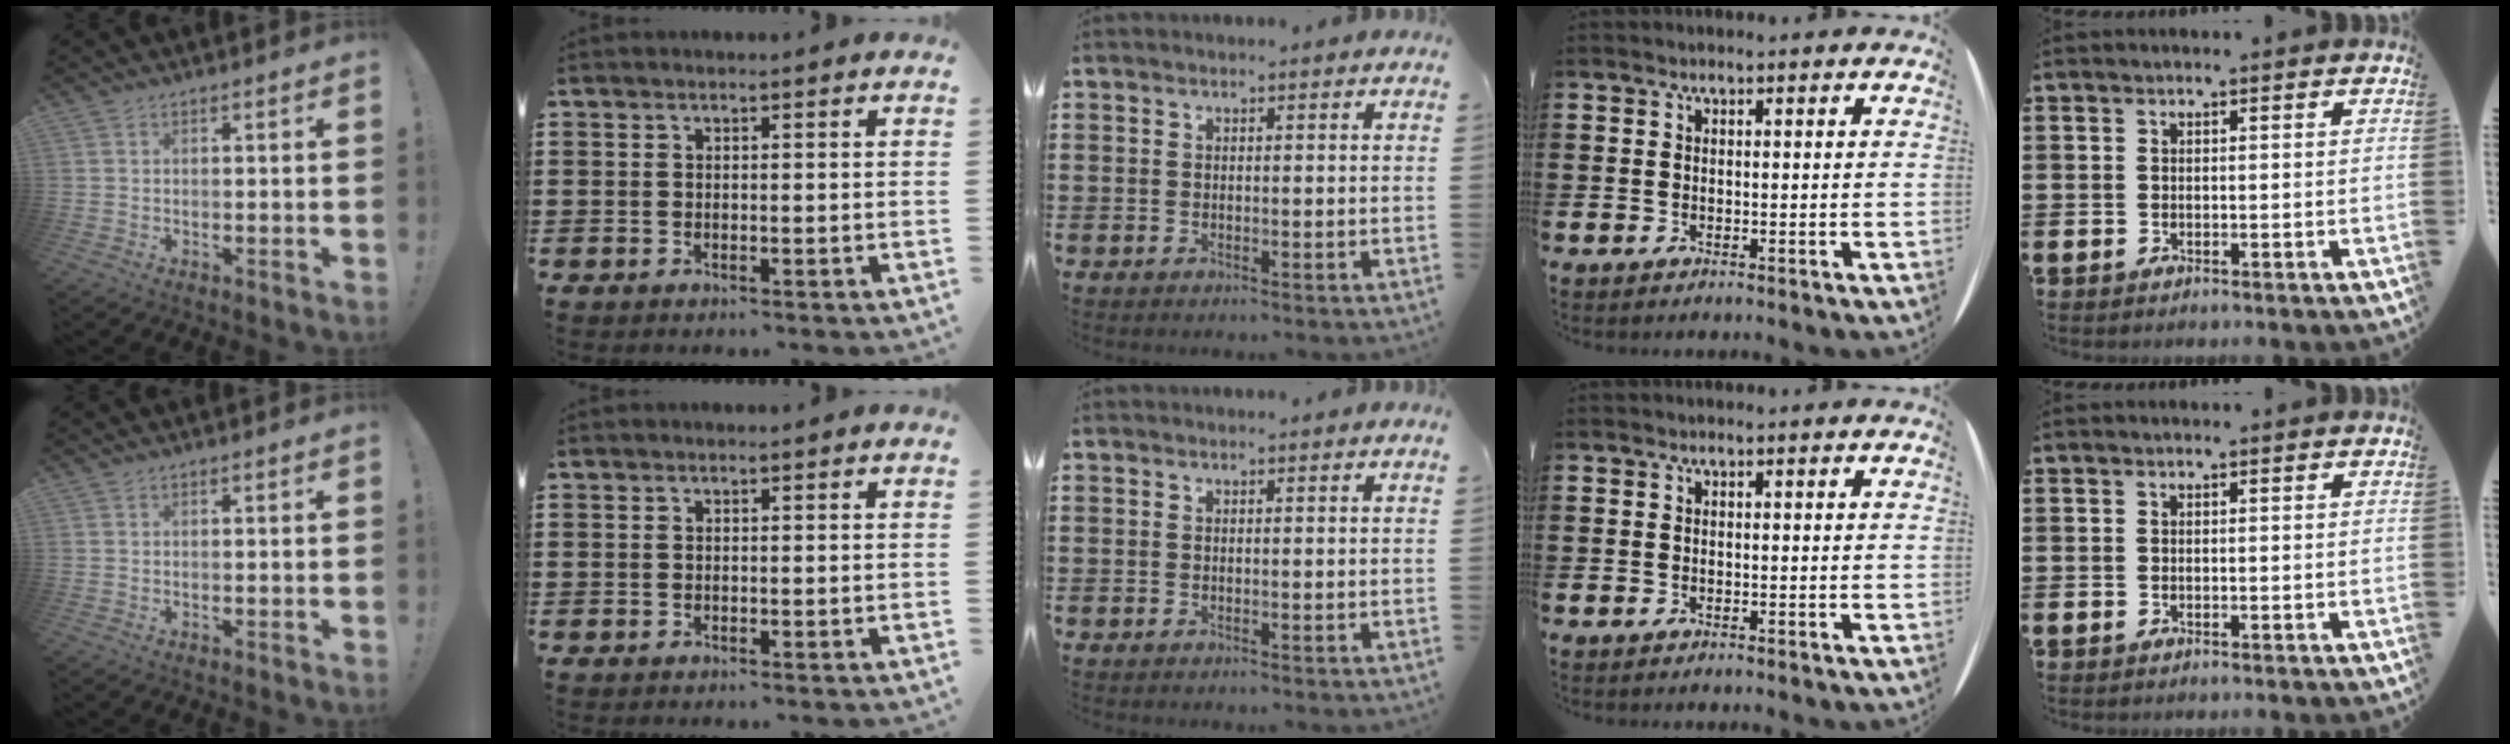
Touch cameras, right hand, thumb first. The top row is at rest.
{}